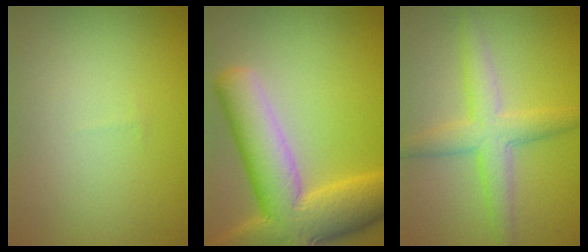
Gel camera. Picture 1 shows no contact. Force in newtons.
{"total": 10.7, "press": 10.7, "slide": 0.8}
{"total": 4.3, "press": 4.3, "slide": 0.2}